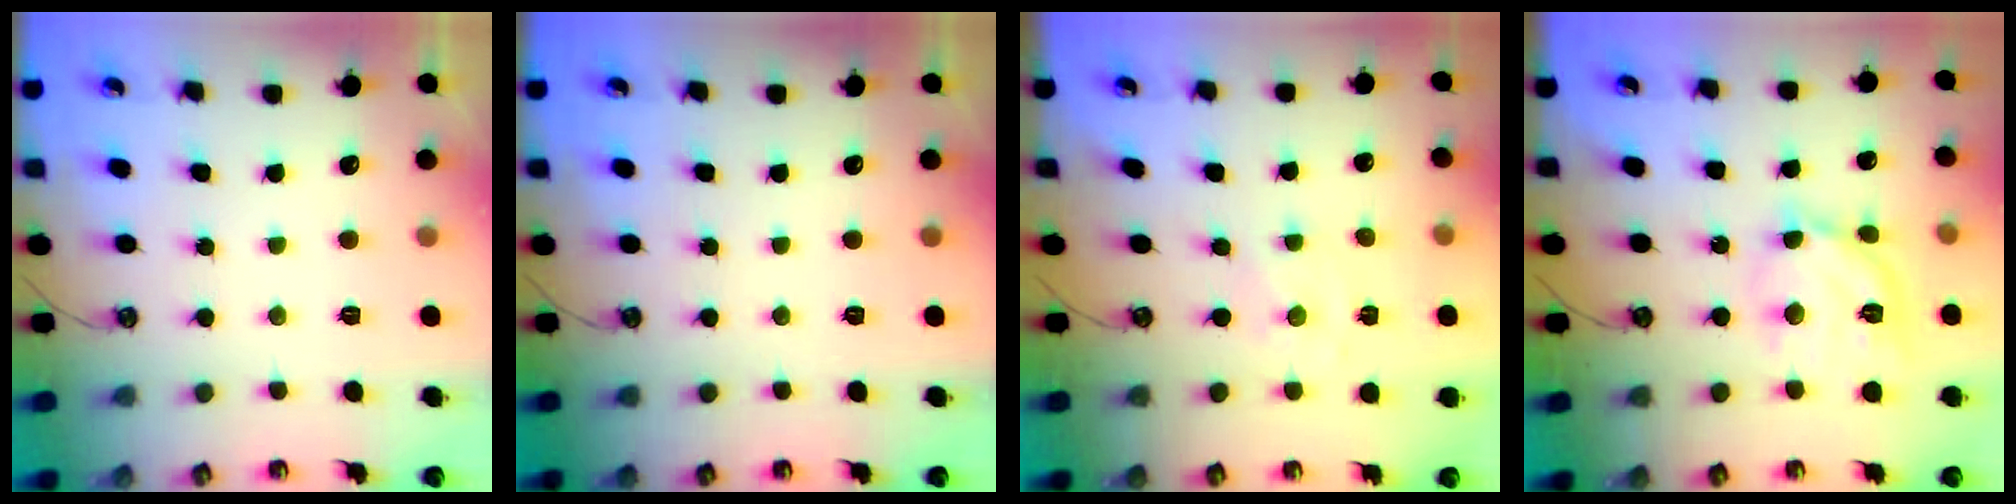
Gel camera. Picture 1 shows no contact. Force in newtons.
{"total": 0.0}
{"total": 0.0}
{"total": 13.4, "press": 13.3, "slide": 1.0}